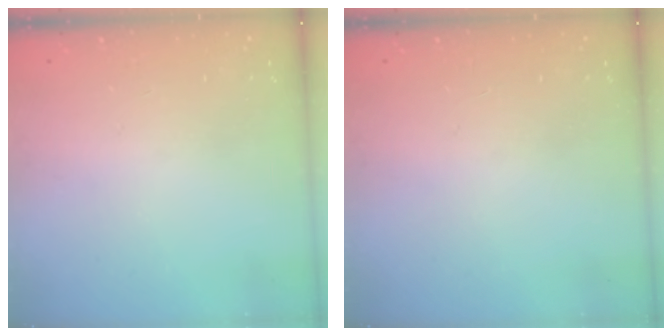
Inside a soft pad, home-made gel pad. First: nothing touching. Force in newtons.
{"total": 0.0}